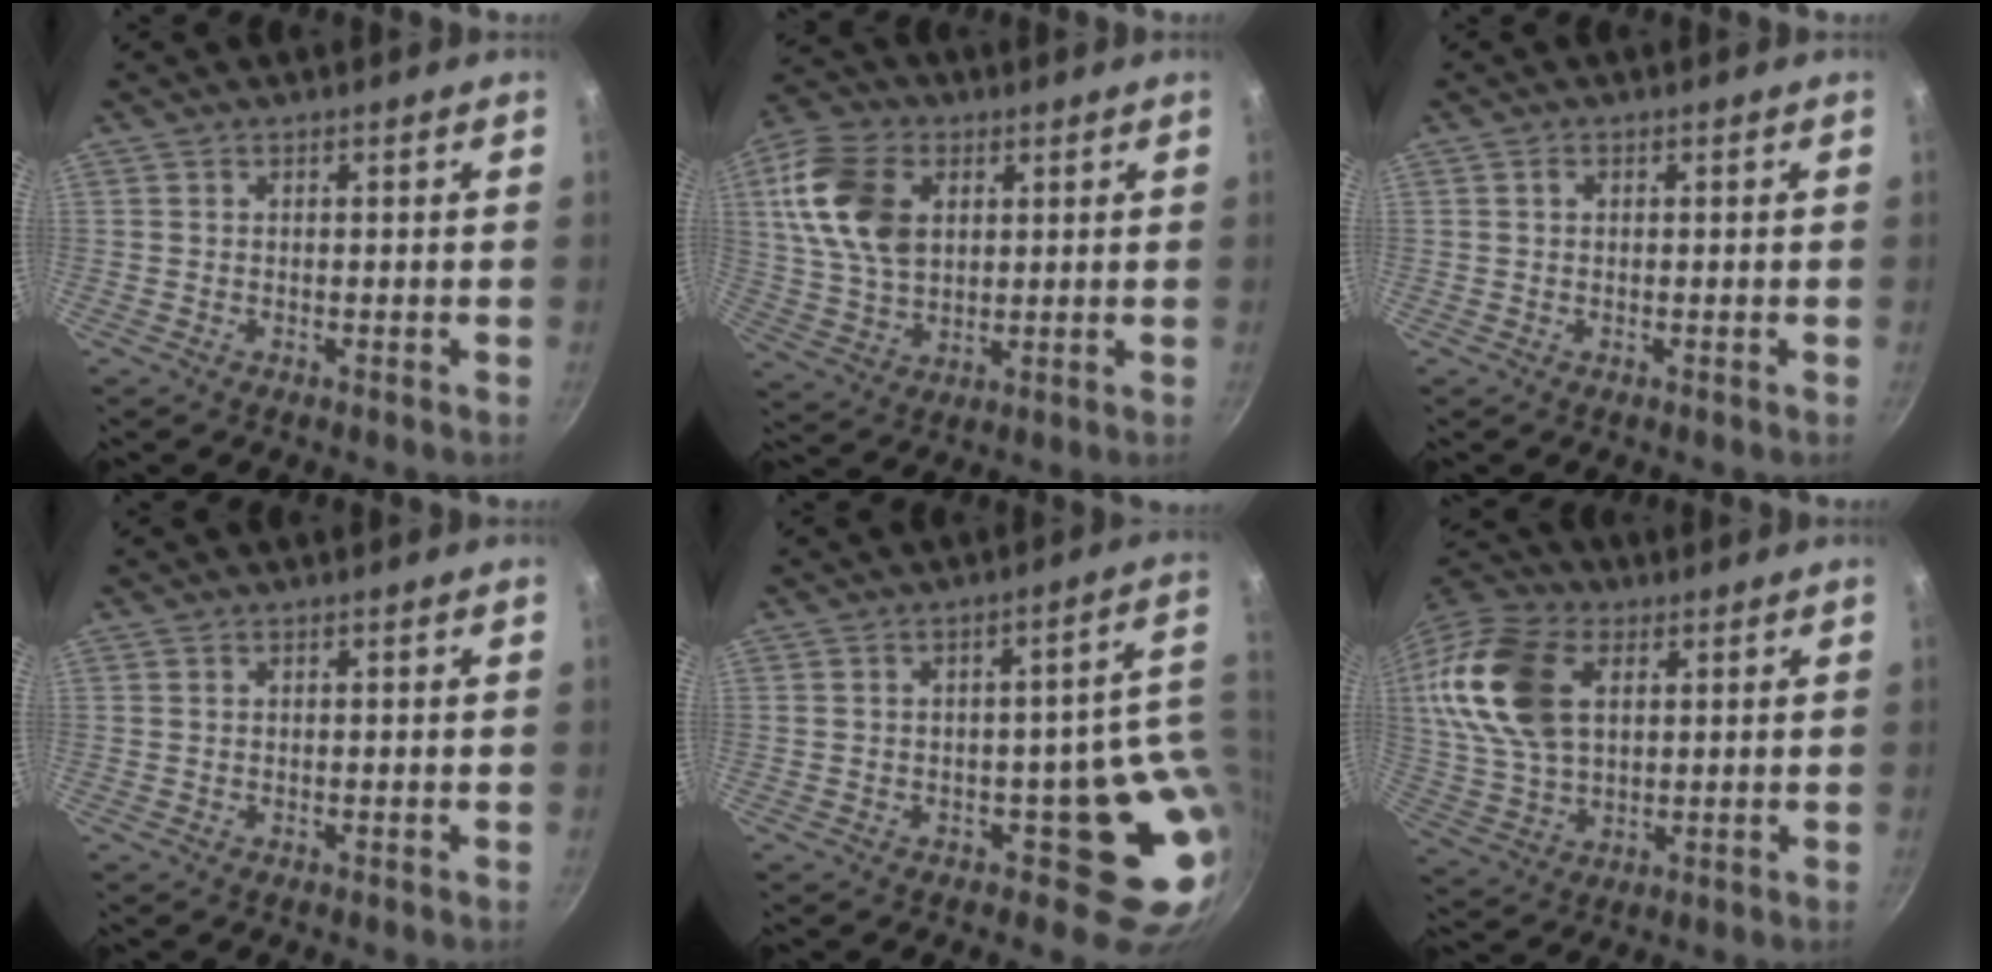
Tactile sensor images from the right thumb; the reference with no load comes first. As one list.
[{"total": 14.9, "force": [3.8, 10.0, 10.3], "torque": [-0.183, -0.004, 0.073]}, {"total": 0.8, "force": [0.2, 0.6, 0.6], "torque": [-0.009, 0.004, 0.004]}, {"total": 0.0}, {"total": 10.2, "force": [0.0, 6.1, 8.2], "torque": [-0.041, 0.007, 0.007]}, {"total": 18.8, "force": [4.9, 12.1, 13.5], "torque": [-0.259, 0.005, 0.092]}]